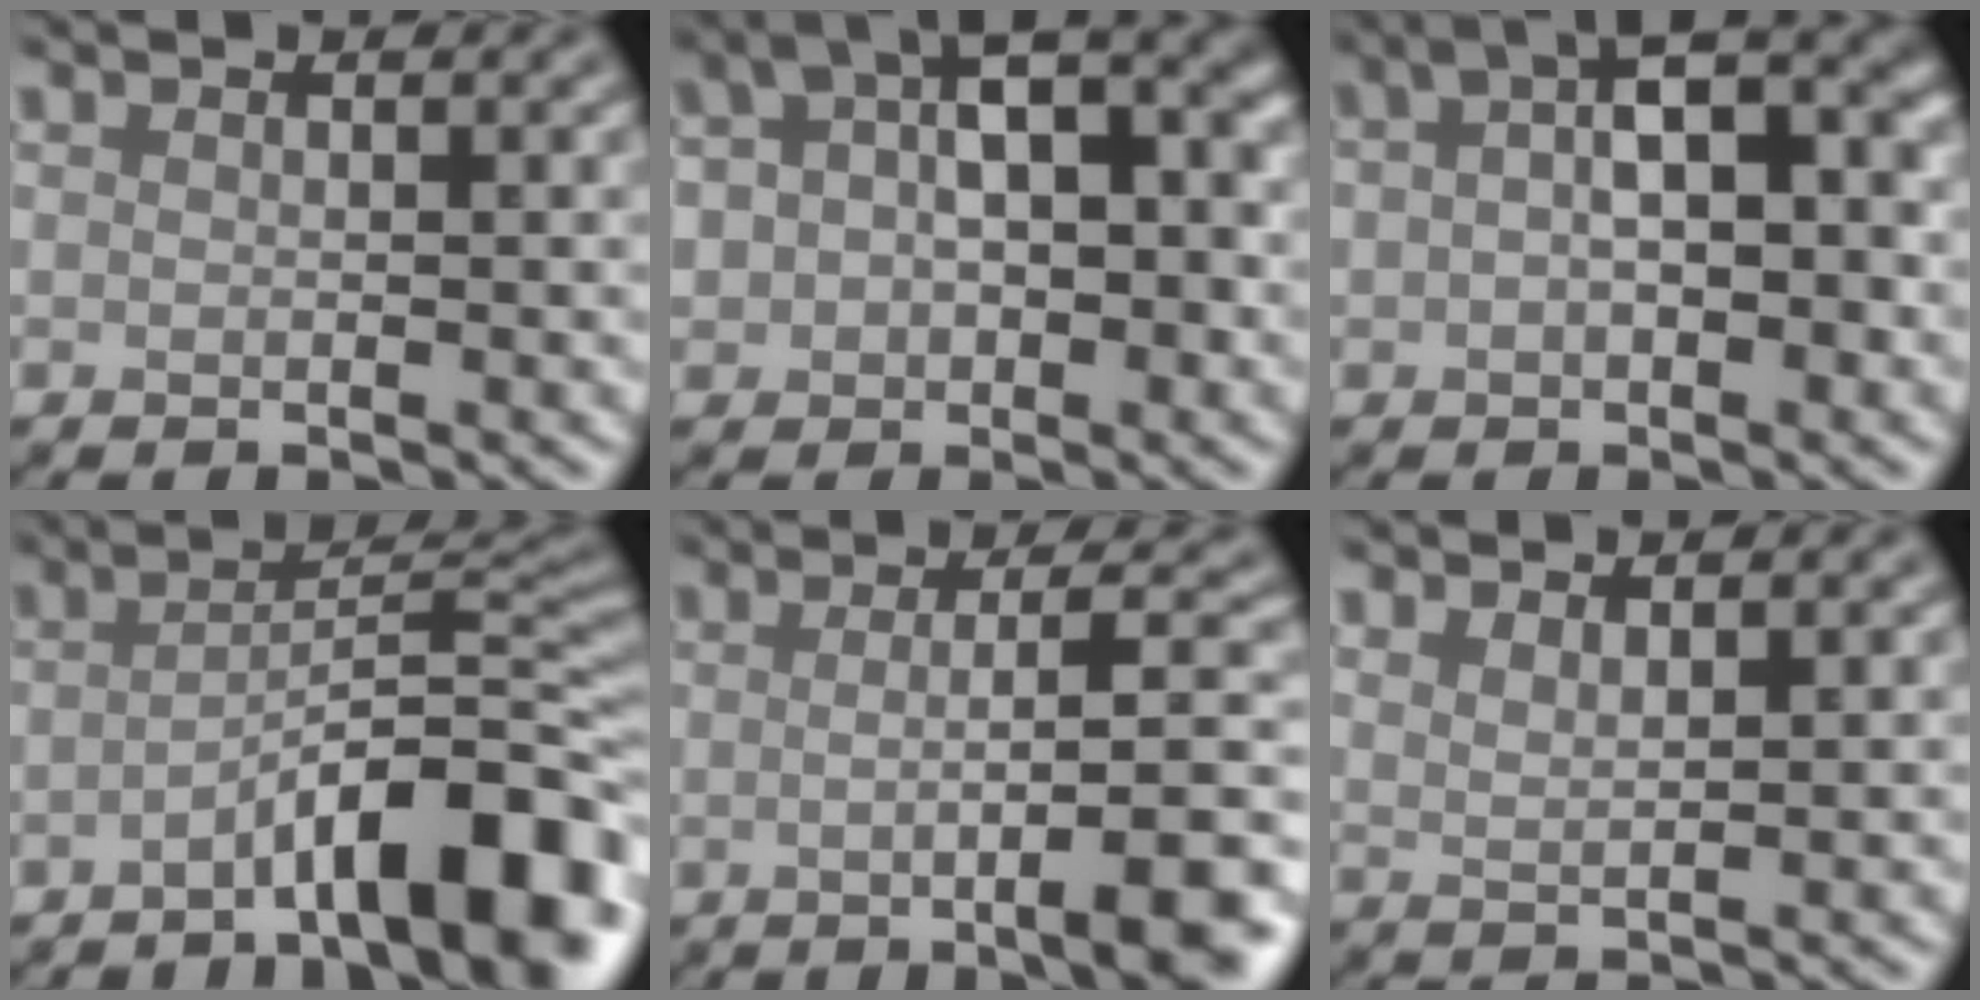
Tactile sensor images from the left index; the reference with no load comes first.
{"total": 10.5, "force": [3.1, 6.3, 7.8], "torque": [-0.114, 0.016, 0.049]}
{"total": 8.9, "force": [2.0, 4.4, 7.4], "torque": [-0.104, 0.022, 0.027]}
{"total": 8.5, "force": [-4.0, 2.0, 7.2], "torque": [-0.093, 0.019, -0.068]}
{"total": 9.2, "force": [-1.6, 2.0, 8.8], "torque": [-0.106, 0.002, -0.027]}
{"total": 1.8, "force": [1.6, 0.4, 0.8], "torque": [-0.007, -0.002, 0.024]}